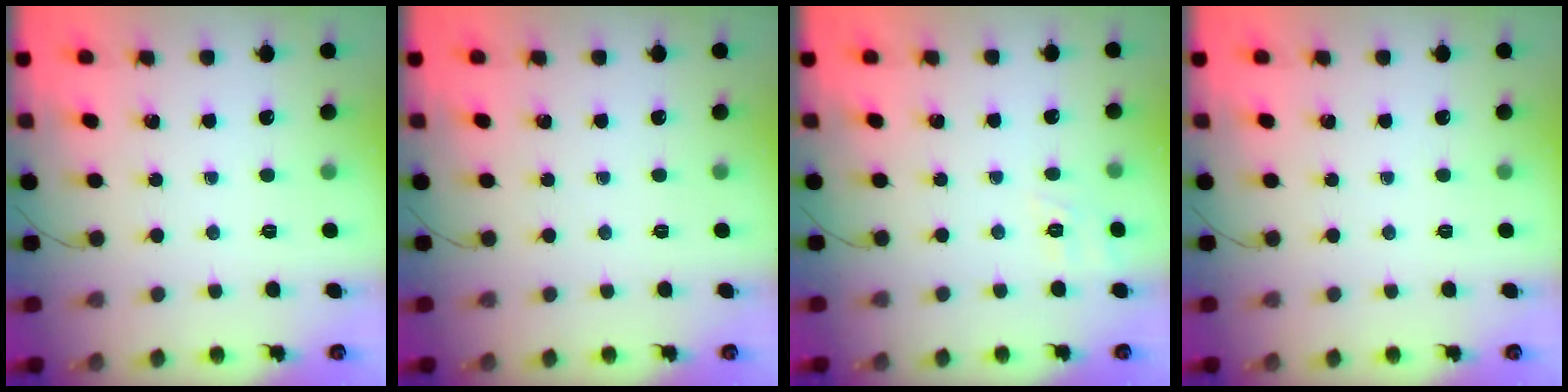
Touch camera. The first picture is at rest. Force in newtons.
{"total": 0.0}
{"total": 7.3, "press": 7.2, "slide": 1.6}
{"total": 0.0}